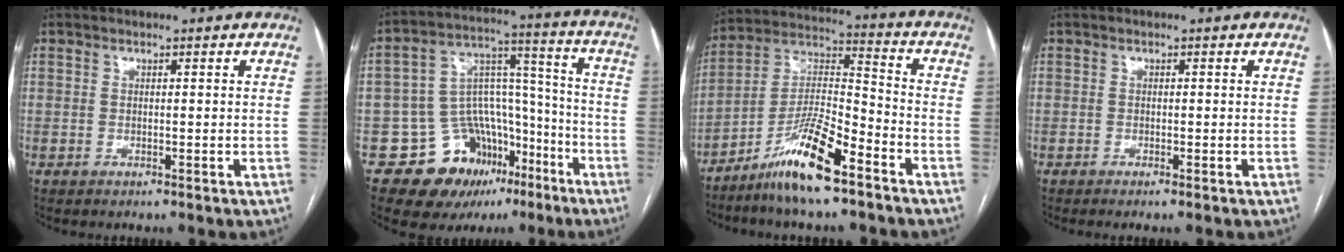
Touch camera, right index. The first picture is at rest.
{"total": 15.7, "force": [-8.9, 10.8, 7.1], "torque": [-0.098, 0.075, -0.129]}
{"total": 12.6, "force": [-8.3, 1.5, 9.3], "torque": [-0.180, -0.002, -0.156]}
{"total": 0.7, "force": [-0.5, -0.1, 0.5], "torque": [-0.011, -0.001, -0.009]}